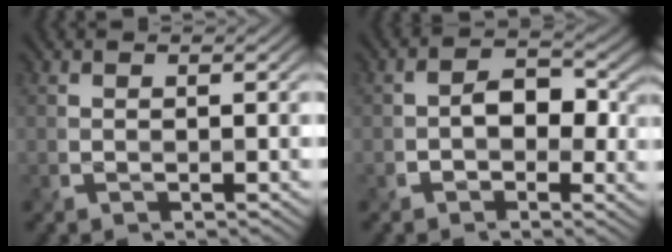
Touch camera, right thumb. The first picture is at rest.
{"total": 4.3, "force": [-0.4, 3.3, 2.8], "torque": [-0.036, -0.002, -0.010]}